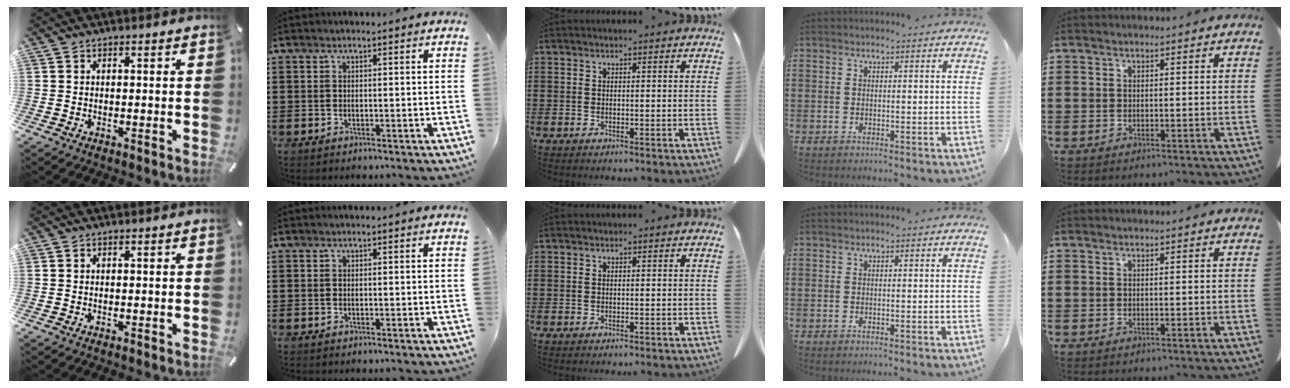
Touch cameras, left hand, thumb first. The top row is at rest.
{}